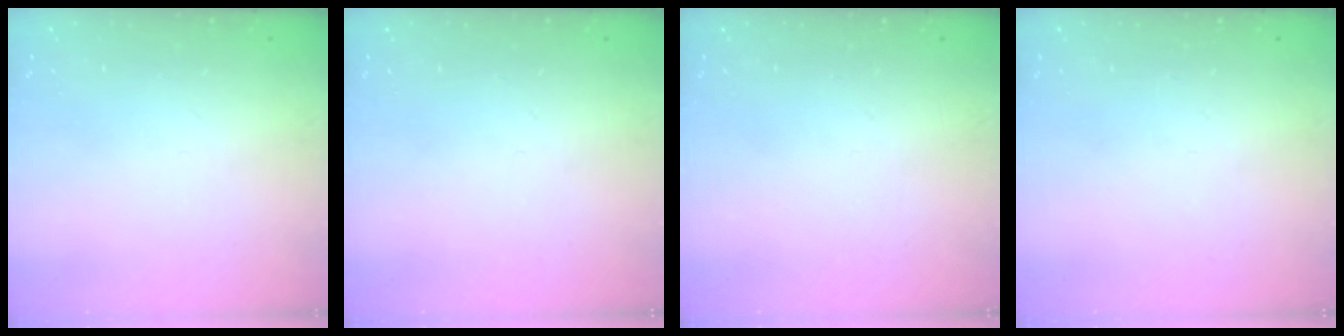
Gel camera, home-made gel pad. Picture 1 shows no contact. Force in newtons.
{"total": 0.0}
{"total": 0.0}
{"total": 0.0}